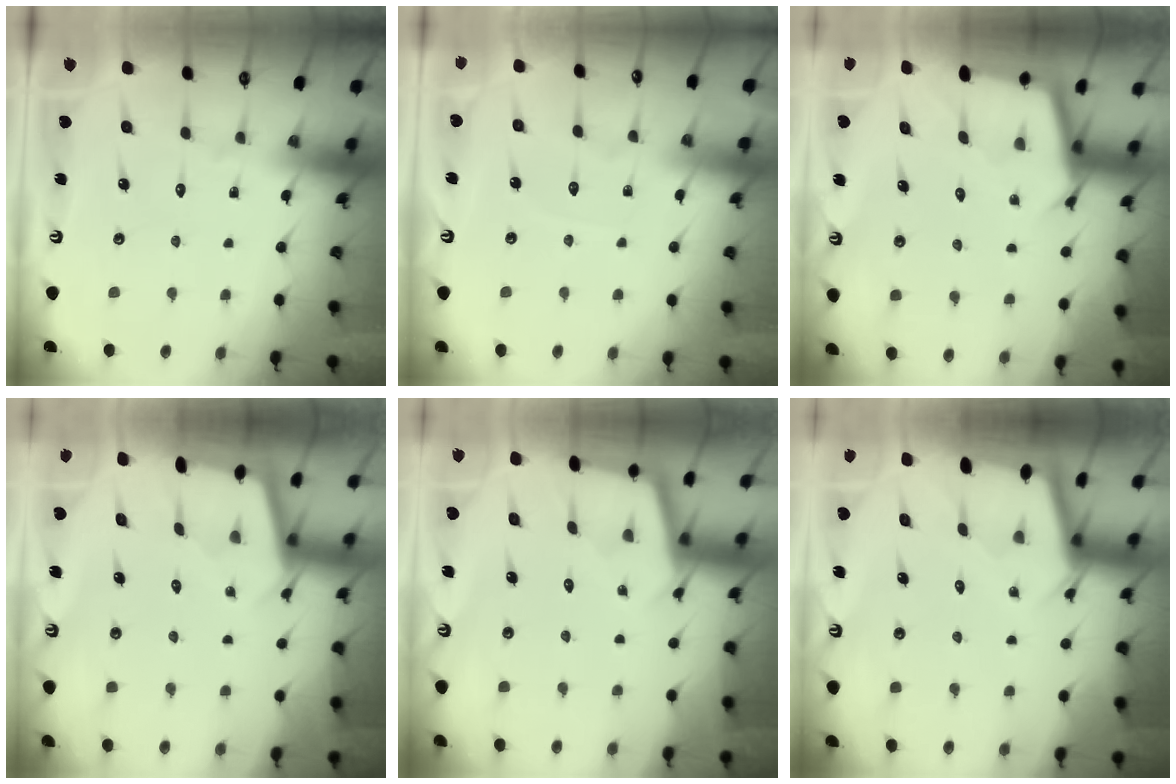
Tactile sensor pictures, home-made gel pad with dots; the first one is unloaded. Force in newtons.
{"total": 2.5, "press": 2.4, "slide": 0.4}
{"total": 2.7, "press": 2.7, "slide": 0.1}
{"total": 1.8, "press": 1.8, "slide": 0.2}
{"total": 2.4, "press": 2.4, "slide": 0.2}
{"total": 2.3, "press": 2.3, "slide": 0.1}